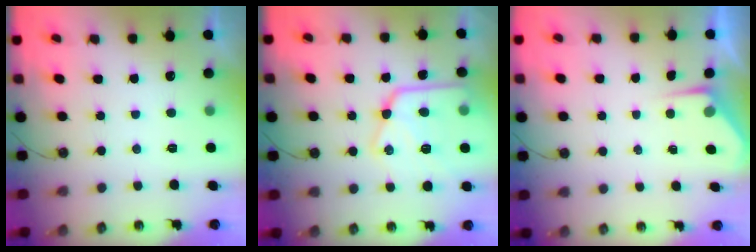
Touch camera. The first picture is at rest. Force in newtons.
{"total": 18.5, "press": 18.4, "slide": 1.5}
{"total": 2.9, "press": 2.9, "slide": 0.5}